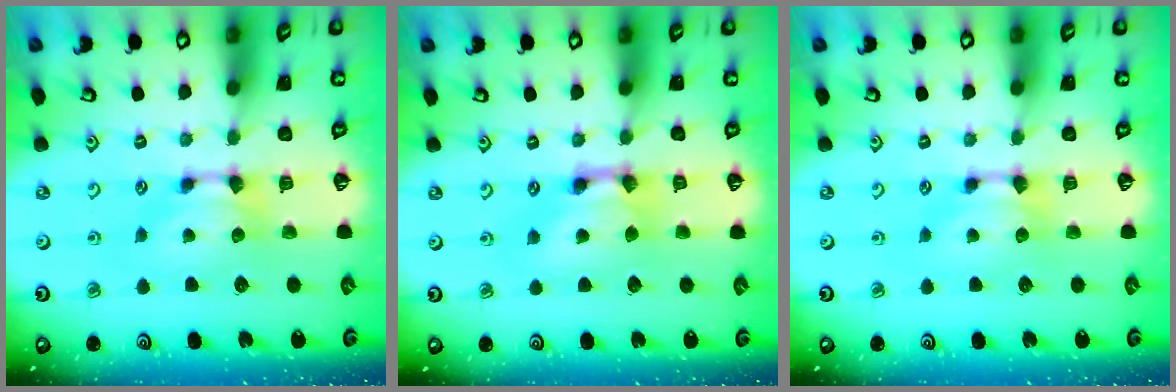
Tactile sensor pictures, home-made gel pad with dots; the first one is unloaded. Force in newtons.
{"total": 2.7, "press": 2.7, "slide": 0.2}
{"total": 0.0}